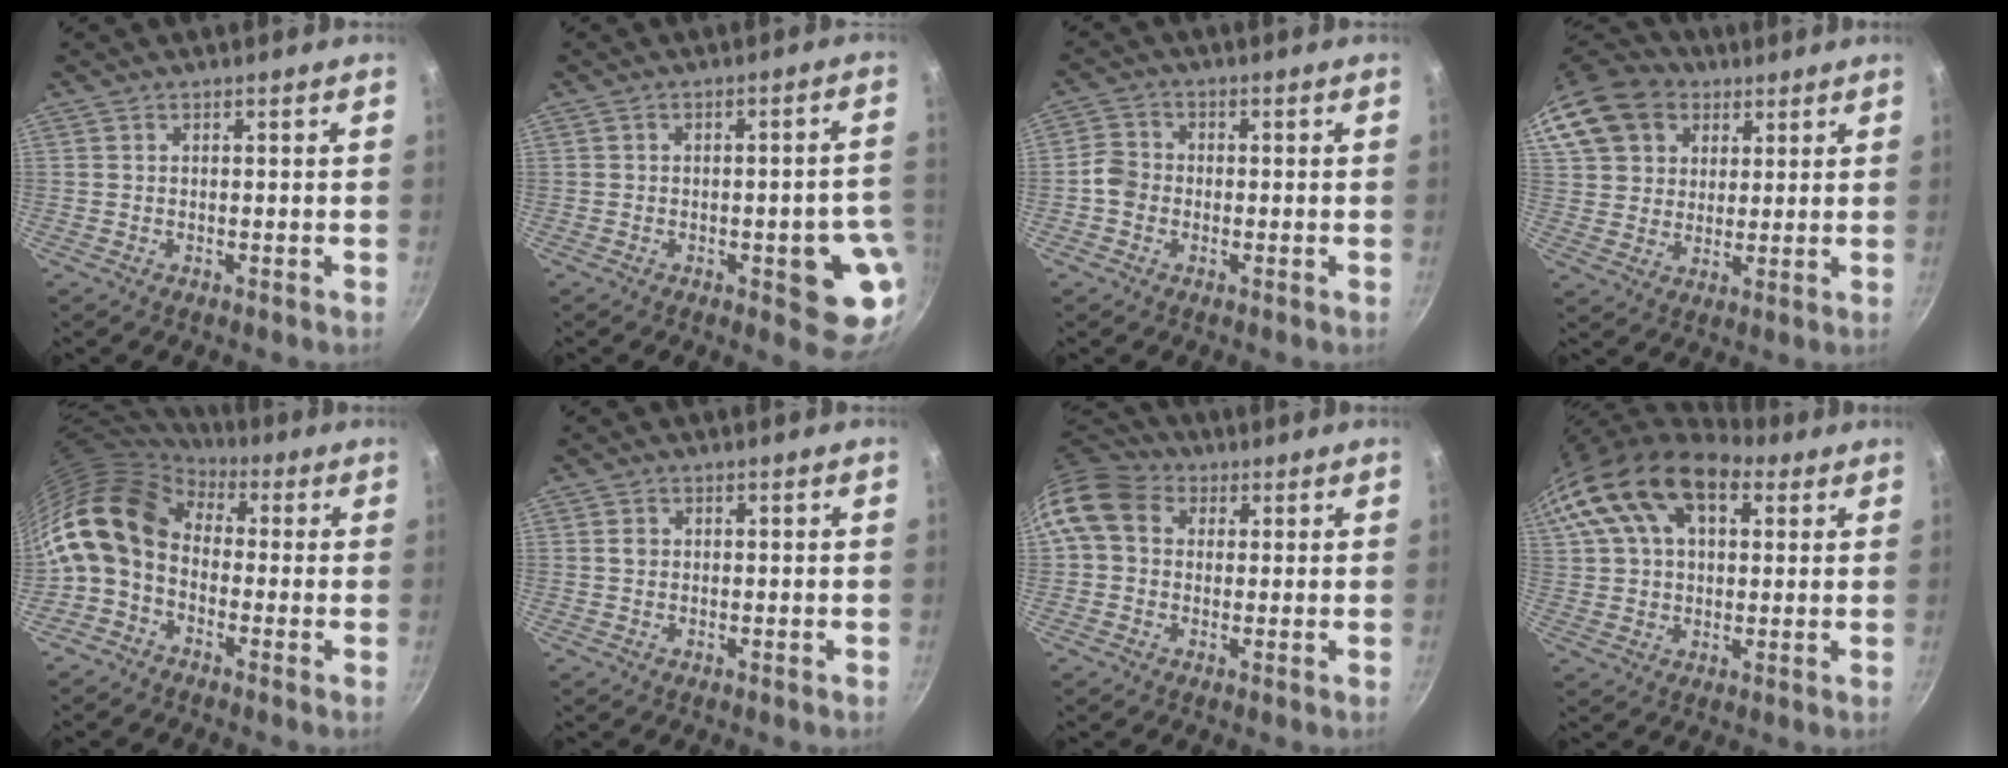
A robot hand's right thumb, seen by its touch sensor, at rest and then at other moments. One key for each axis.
{"total": 11.1, "fx": -3.0, "fy": 4.2, "fz": 9.8, "tx": -0.072, "ty": 0.015, "tz": -0.036}
{"total": 3.9, "fx": -1.1, "fy": 3.3, "fz": 1.6, "tx": -0.022, "ty": 0.015, "tz": -0.031}
{"total": 18.7, "fx": 8.3, "fy": 14.4, "fz": 8.5, "tx": -0.175, "ty": 0.027, "tz": 0.150}
{"total": 13.3, "fx": 0.4, "fy": 9.5, "fz": 9.2, "tx": -0.158, "ty": 0.028, "tz": -0.016}
{"total": 1.3, "fx": 0.1, "fy": 1.1, "fz": 0.6, "tx": -0.007, "ty": 0.004, "tz": 0.002}
{"total": 10.9, "fx": 2.4, "fy": 8.8, "fz": 6.0, "tx": -0.100, "ty": 0.020, "tz": 0.026}
{"total": 20.1, "fx": 8.9, "fy": 12.1, "fz": 13.4, "tx": -0.245, "ty": 0.016, "tz": 0.146}